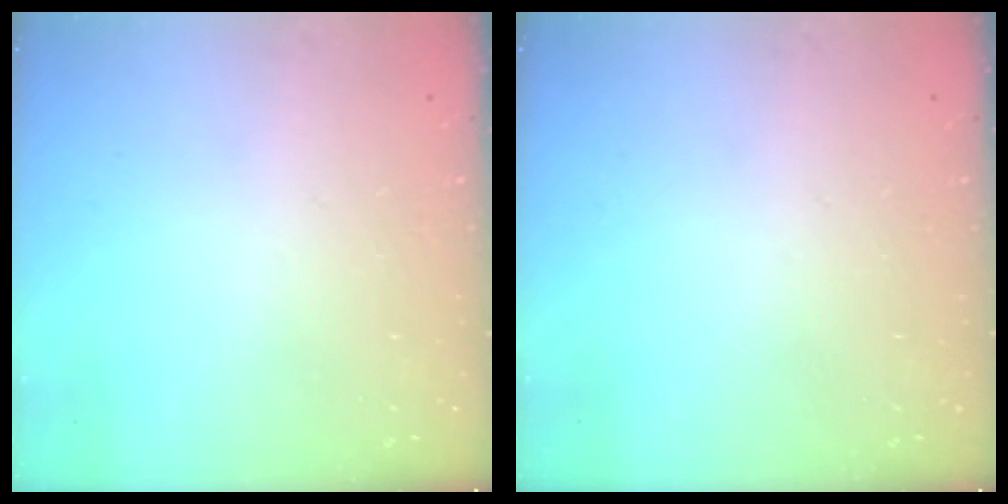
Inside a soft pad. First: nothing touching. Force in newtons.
{"total": 0.0}